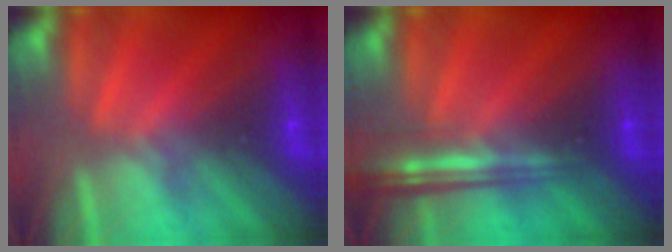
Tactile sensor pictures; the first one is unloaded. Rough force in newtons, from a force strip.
{"total": 8.5}